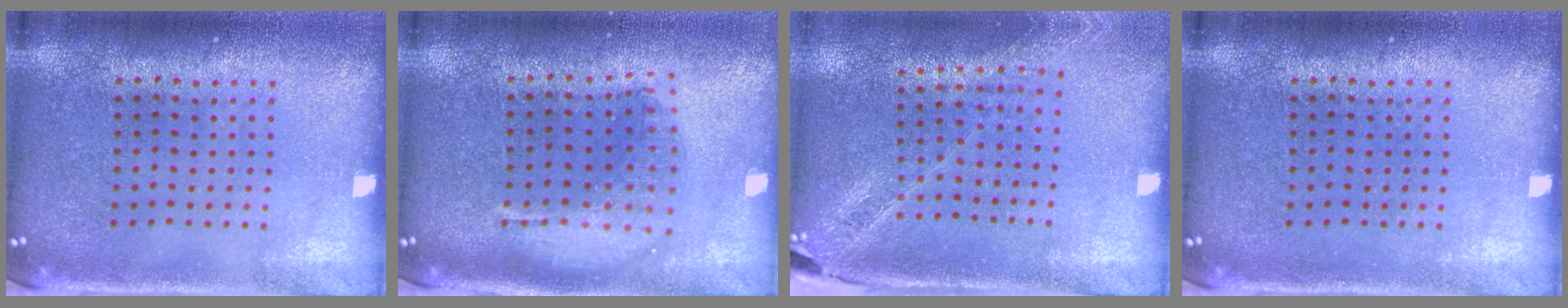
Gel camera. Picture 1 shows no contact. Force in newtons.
{"total": 1.6, "press": 1.4, "slide": 0.7}
{"total": 1.5, "press": 1.4, "slide": 0.4}
{"total": 0.0}